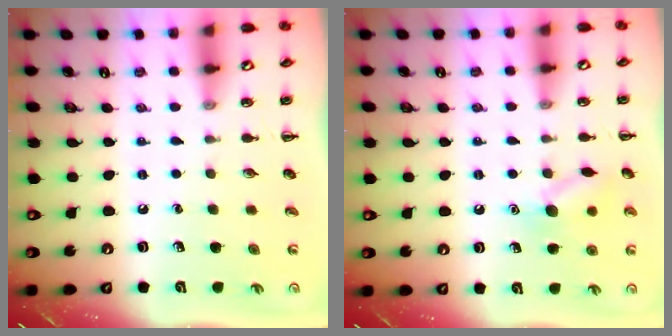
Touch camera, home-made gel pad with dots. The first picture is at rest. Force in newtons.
{"total": 9.8, "press": 9.7, "slide": 0.9}